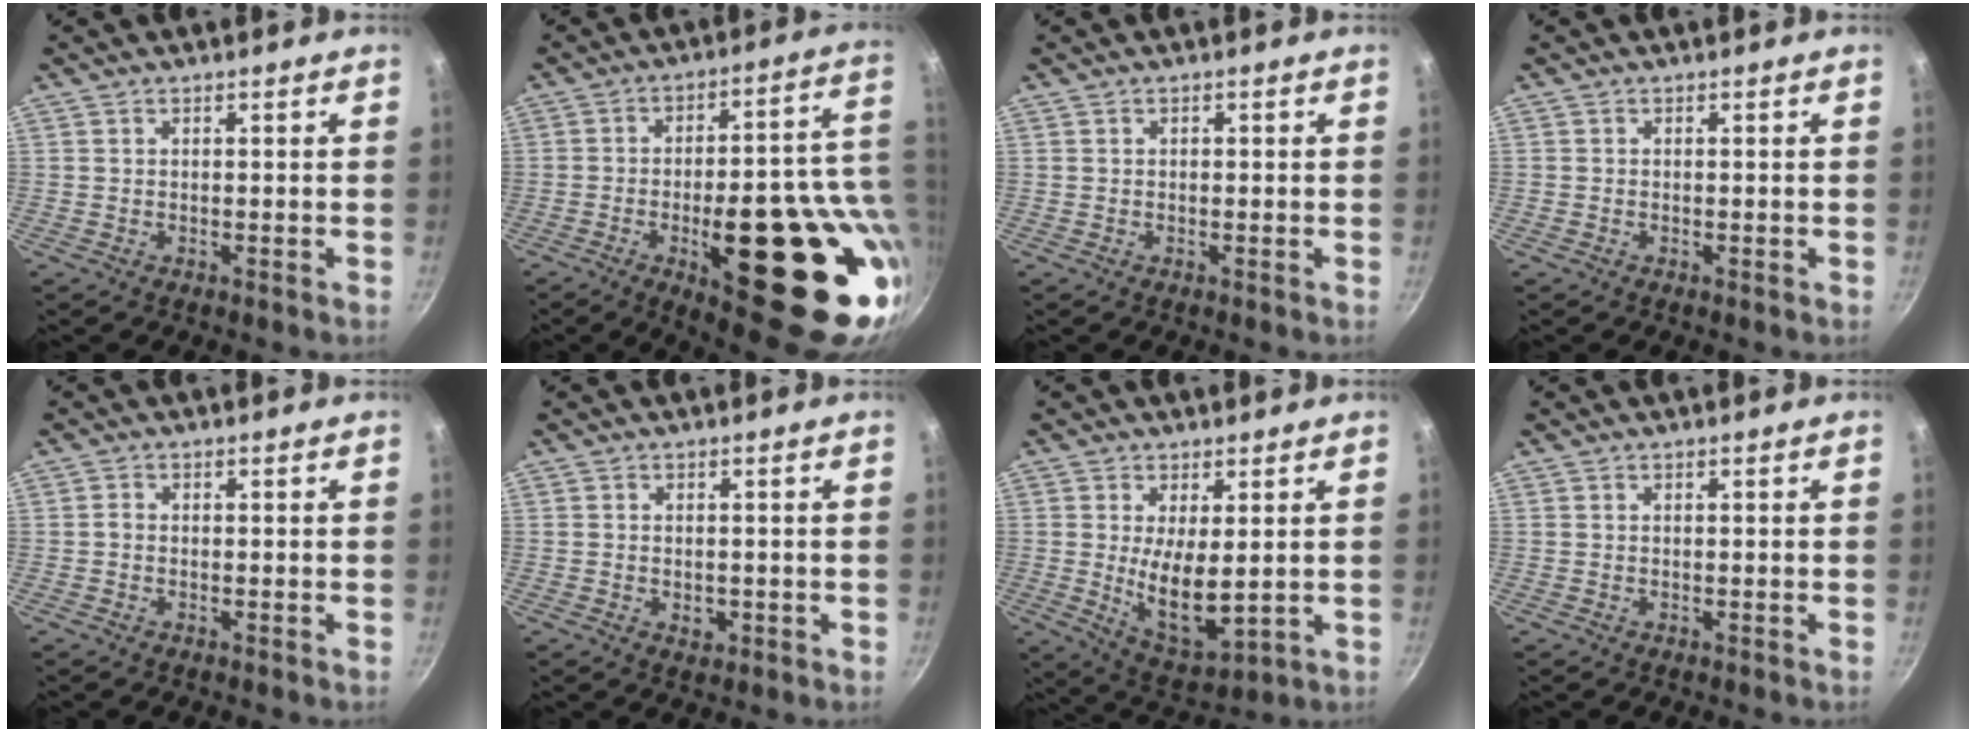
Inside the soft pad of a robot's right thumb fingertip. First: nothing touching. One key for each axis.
{"total": 28.6, "fx": -4.7, "fy": 10.6, "fz": 26.2, "tx": -0.308, "ty": 0.002, "tz": -0.047}
{"total": 0.0}
{"total": 0.0}
{"total": 0.8, "fx": -0.4, "fy": 0.6, "fz": 0.4, "tx": -0.007, "ty": 0.004, "tz": -0.009}
{"total": 2.4, "fx": -0.5, "fy": 1.8, "fz": 1.6, "tx": -0.021, "ty": 0.000, "tz": -0.006}
{"total": 10.3, "fx": 0.6, "fy": 4.5, "fz": 9.3, "tx": -0.155, "ty": -0.028, "tz": 0.028}
{"total": 0.0}